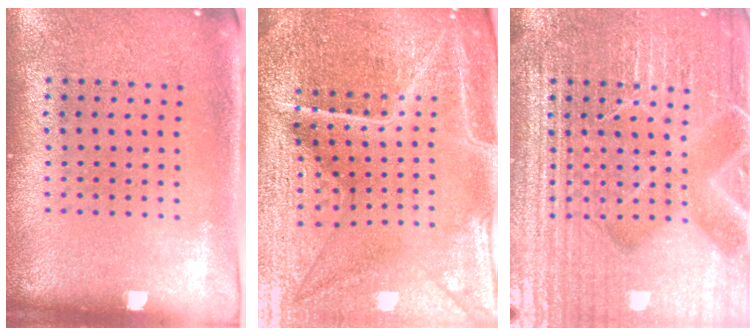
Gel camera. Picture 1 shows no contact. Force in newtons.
{"total": 5.6, "press": 5.1, "slide": 2.2}
{"total": 7.1, "press": 7.1, "slide": 0.9}